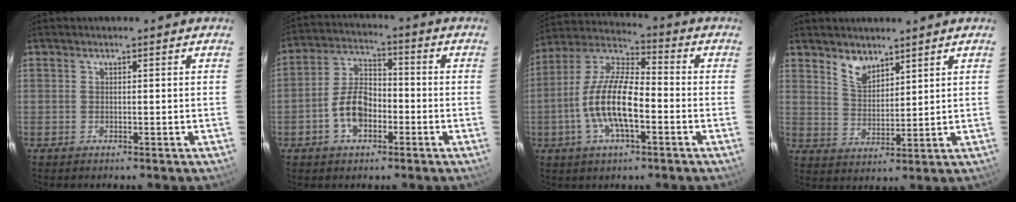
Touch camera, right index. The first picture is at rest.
{"total": 8.9, "force": [-3.4, 5.4, 6.3], "torque": [-0.125, 0.021, -0.056]}
{"total": 14.3, "force": [-3.9, 5.0, 12.8], "torque": [-0.260, 0.000, -0.078]}
{"total": 5.3, "force": [4.1, 2.4, 2.3], "torque": [-0.037, 0.001, 0.082]}